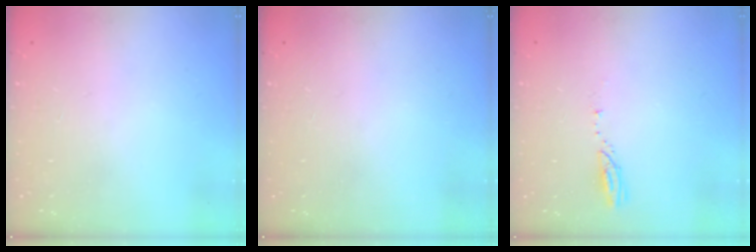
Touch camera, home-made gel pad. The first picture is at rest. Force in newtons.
{"total": 0.0}
{"total": 2.9, "press": 2.9, "slide": 0.2}